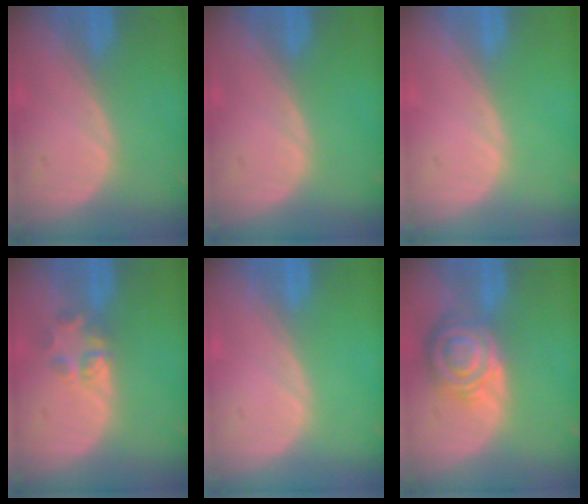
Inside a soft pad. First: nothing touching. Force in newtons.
{"total": 0.0}
{"total": 0.0}
{"total": 3.1, "press": 3.0, "slide": 0.8}
{"total": 0.0}
{"total": 8.4, "press": 7.3, "slide": 4.2}